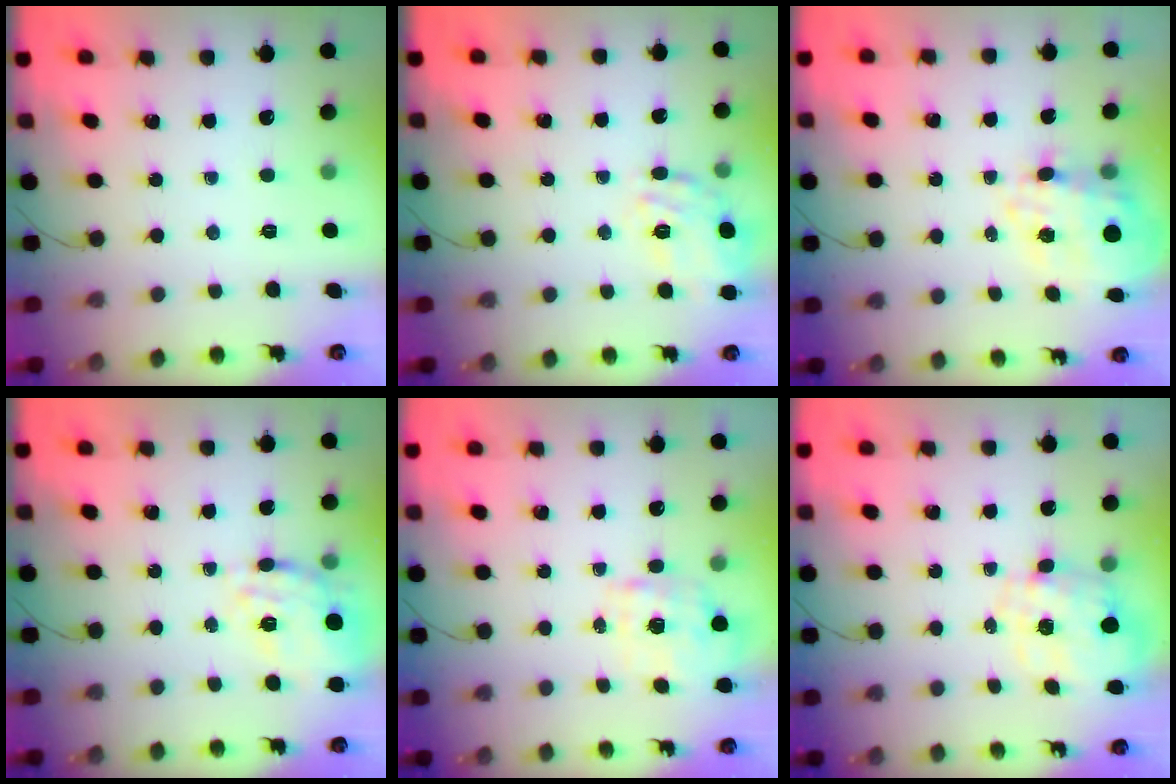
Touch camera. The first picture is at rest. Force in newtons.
{"total": 17.7, "press": 17.6, "slide": 1.3}
{"total": 12.5, "press": 12.1, "slide": 3.1}
{"total": 12.5, "press": 12.3, "slide": 2.0}
{"total": 1.9, "press": 1.8, "slide": 0.6}
{"total": 2.9, "press": 2.7, "slide": 1.0}